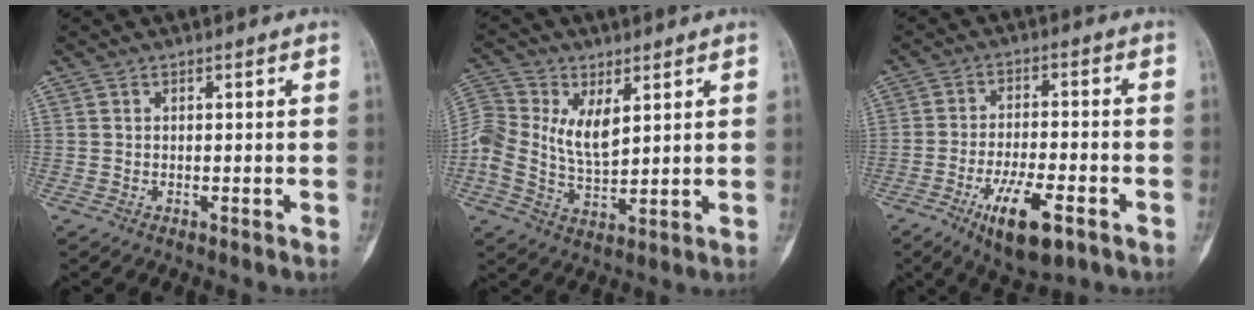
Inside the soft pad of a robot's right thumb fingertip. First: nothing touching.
{"total": 9.8, "force": [2.5, 6.2, 7.2], "torque": [-0.130, -0.002, 0.046]}
{"total": 11.3, "force": [-5.6, 3.9, 9.1], "torque": [-0.155, 0.014, -0.087]}